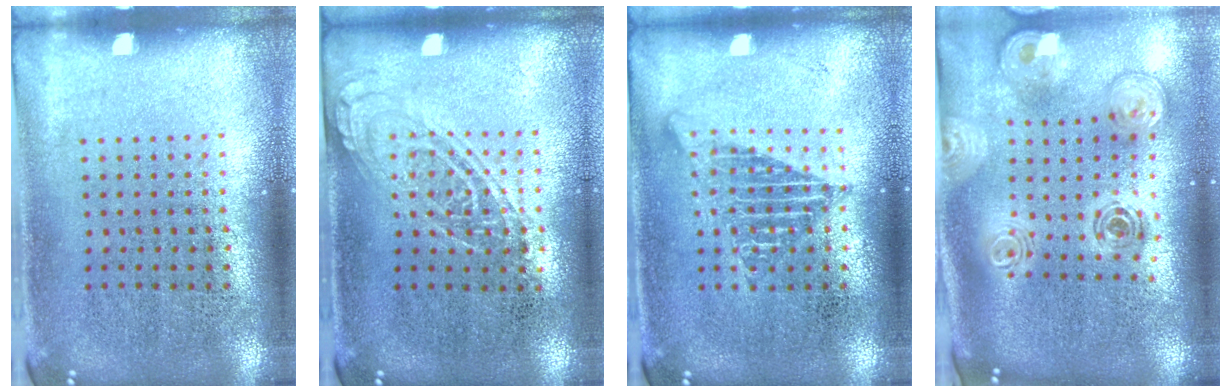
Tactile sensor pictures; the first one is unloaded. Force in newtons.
{"total": 1.3, "press": 1.2, "slide": 0.6}
{"total": 1.2, "press": 1.2, "slide": 0.1}
{"total": 2.0, "press": 1.7, "slide": 1.1}